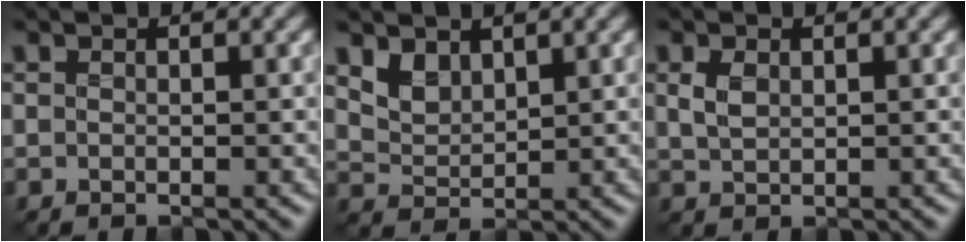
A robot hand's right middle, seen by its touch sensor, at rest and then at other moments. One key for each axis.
{"total": 2.3, "fx": 1.5, "fy": 1.4, "fz": 1.1, "tx": -0.031, "ty": -0.008, "tz": 0.033}
{"total": 1.4, "fx": 0.4, "fy": 0.9, "fz": 1.0, "tx": -0.030, "ty": -0.003, "tz": 0.013}